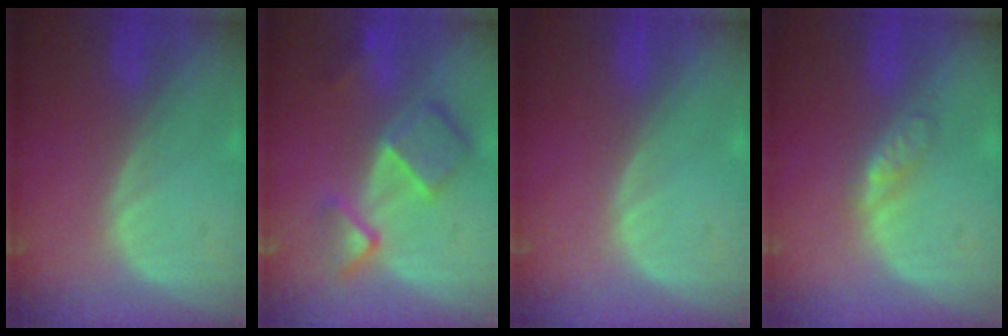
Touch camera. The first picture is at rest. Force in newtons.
{"total": 7.8, "press": 6.8, "slide": 3.9}
{"total": 0.0}
{"total": 2.7, "press": 2.7, "slide": 0.3}